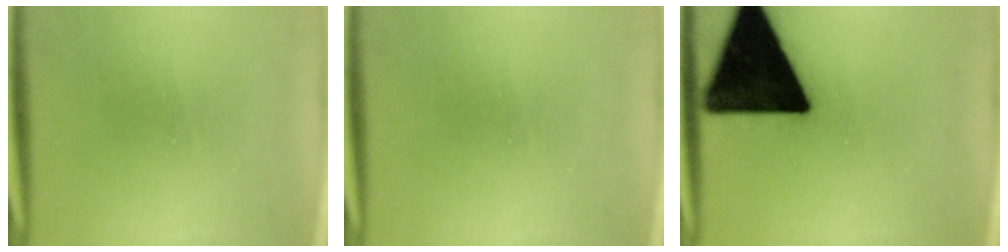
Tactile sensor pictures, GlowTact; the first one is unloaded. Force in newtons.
{"total": 0.0}
{"total": 22.0}